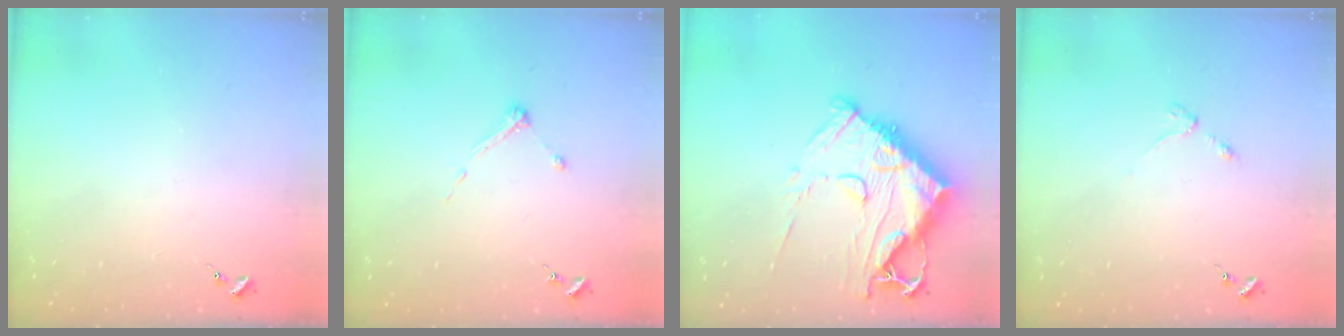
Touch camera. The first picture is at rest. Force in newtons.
{"total": 3.6, "press": 3.6, "slide": 0.4}
{"total": 18.4, "press": 18.3, "slide": 1.8}
{"total": 2.9, "press": 2.8, "slide": 0.4}